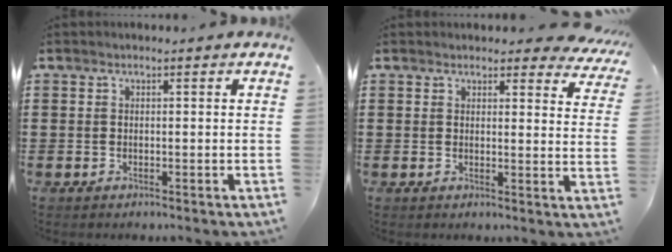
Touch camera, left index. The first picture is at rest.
{"total": 3.2, "force": [3.0, 0.7, 0.9], "torque": [-0.013, -0.013, 0.052]}